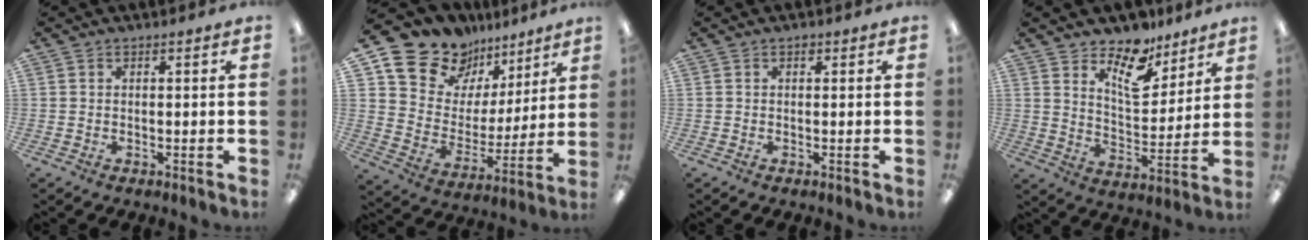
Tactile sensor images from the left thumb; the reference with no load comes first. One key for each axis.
{"total": 14.5, "fx": 11.3, "fy": 8.7, "fz": 2.4, "tx": -0.076, "ty": -0.090, "tz": 0.214}
{"total": 0.7, "fx": 0.4, "fy": 0.5, "fz": 0.3, "tx": -0.006, "ty": 0.003, "tz": 0.007}
{"total": 13.2, "fx": 9.7, "fy": 6.2, "fz": 6.4, "tx": -0.099, "ty": -0.060, "tz": 0.176}